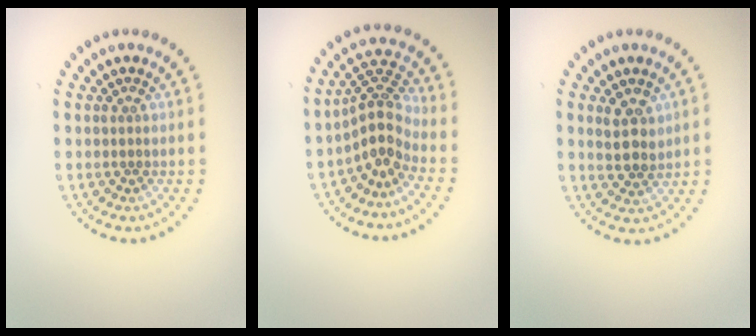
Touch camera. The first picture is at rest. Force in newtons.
{"total": 3.7, "press": 2.7, "slide": 2.5}
{"total": 2.7, "press": 2.5, "slide": 0.9}